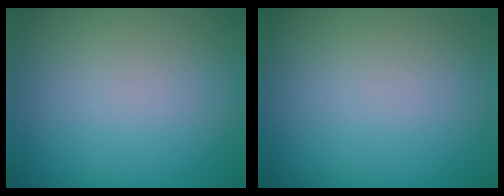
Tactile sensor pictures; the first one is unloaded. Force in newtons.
{"total": 0.0}